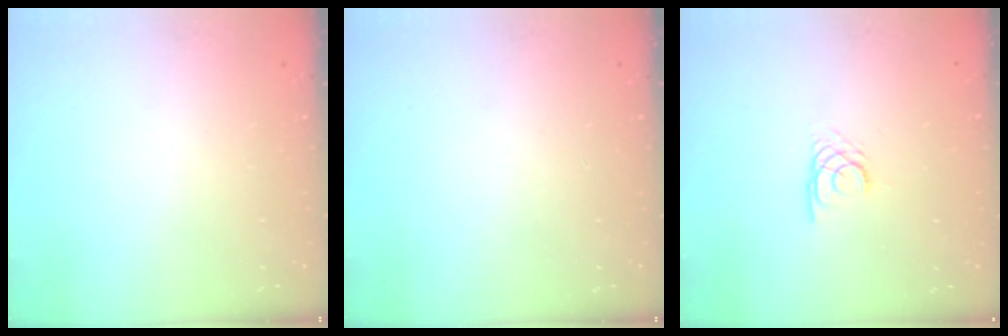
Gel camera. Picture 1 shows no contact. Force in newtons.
{"total": 0.0}
{"total": 2.7, "press": 2.7, "slide": 0.1}